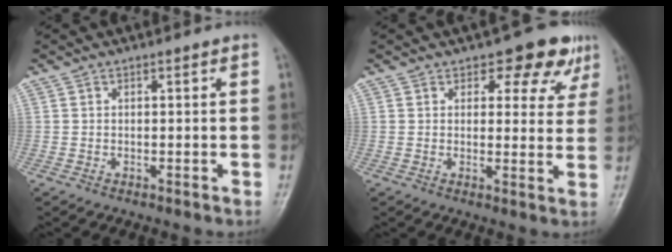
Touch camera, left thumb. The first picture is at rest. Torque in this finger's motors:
{"motor_torque": [0.11, 0.12, 0.06, -0.07, 0.11]}